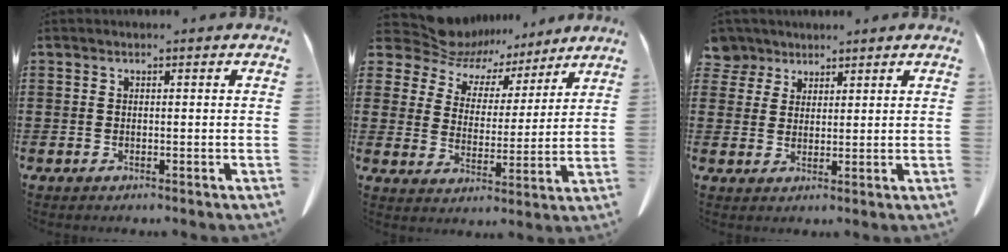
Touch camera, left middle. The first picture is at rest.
{"total": 7.5, "force": [6.6, 3.4, 0.9], "torque": [-0.063, -0.037, 0.118]}
{"total": 3.9, "force": [3.0, 2.5, 0.4], "torque": [-0.018, 0.001, 0.056]}